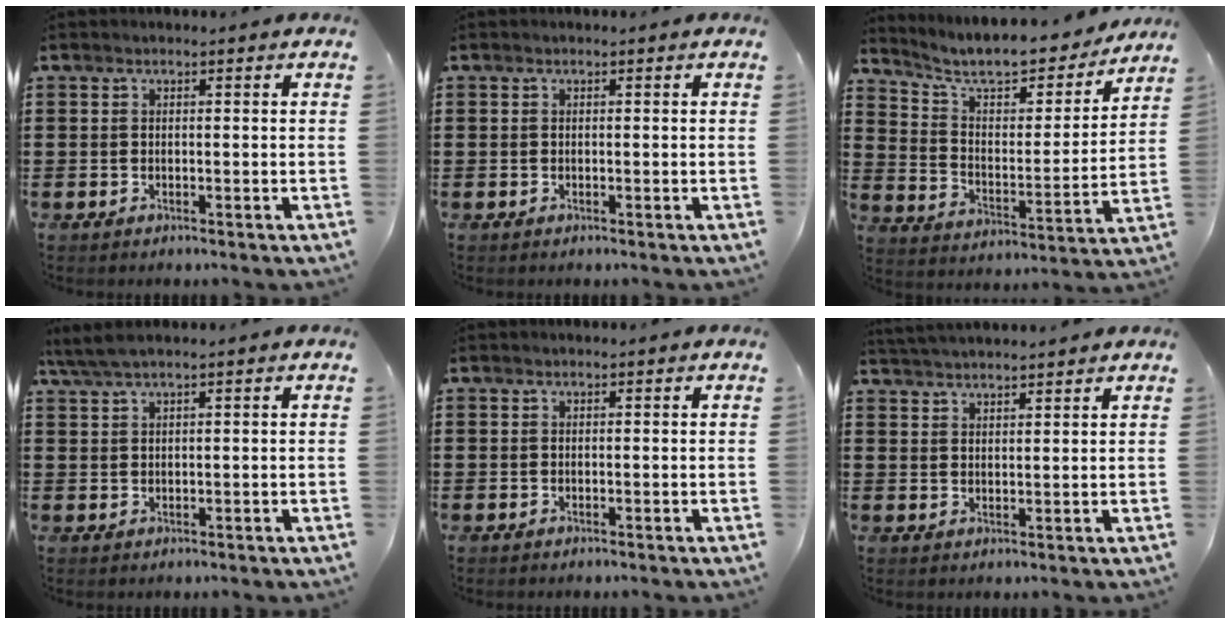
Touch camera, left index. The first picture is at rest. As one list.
[{"total": 0.0}, {"total": 8.9, "force": [7.9, 1.5, 3.7], "torque": [-0.098, -0.055, 0.132]}, {"total": 2.6, "force": [1.7, 0.0, 1.9], "torque": [-0.039, 0.001, 0.032]}, {"total": 0.0}, {"total": 2.8, "force": [2.8, -0.2, 0.2], "torque": [-0.012, -0.006, 0.054]}]